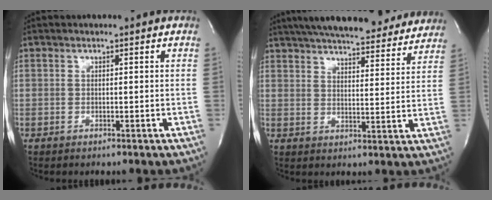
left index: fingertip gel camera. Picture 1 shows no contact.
{"total": 25.2, "force": [22.2, 5.4, 10.7], "torque": [-0.182, 0.007, 0.286]}